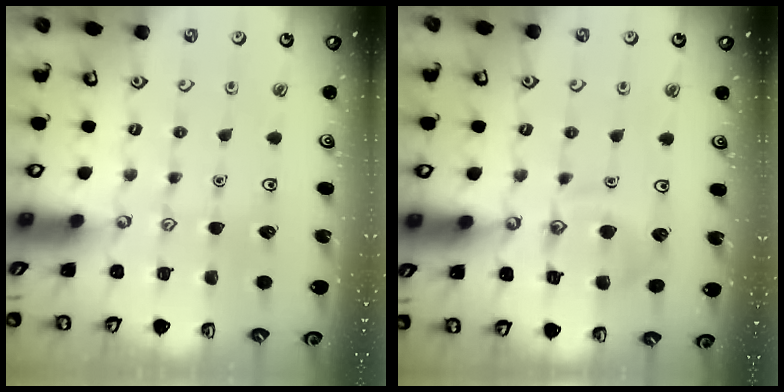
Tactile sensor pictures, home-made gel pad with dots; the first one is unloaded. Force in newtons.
{"total": 10.6, "press": 10.6, "slide": 0.9}